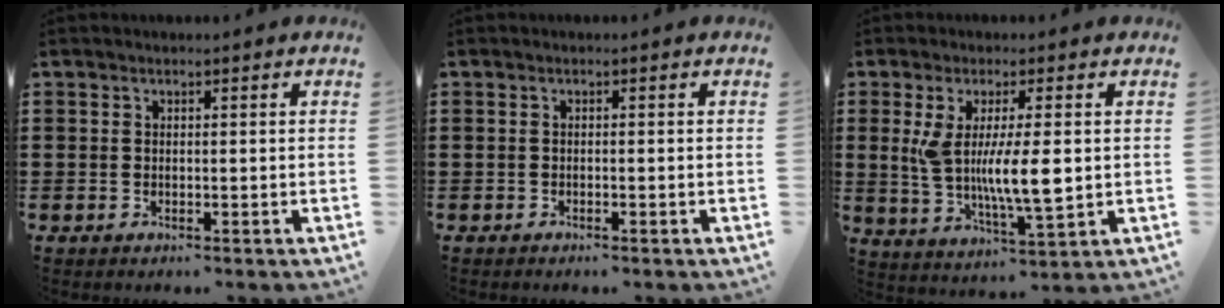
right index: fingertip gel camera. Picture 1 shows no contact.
{"total": 0.5, "force": [-0.5, 0.1, 0.2], "torque": [-0.006, -0.003, -0.009]}
{"total": 9.4, "force": [0.6, 2.5, 9.1], "torque": [-0.187, -0.007, 0.005]}